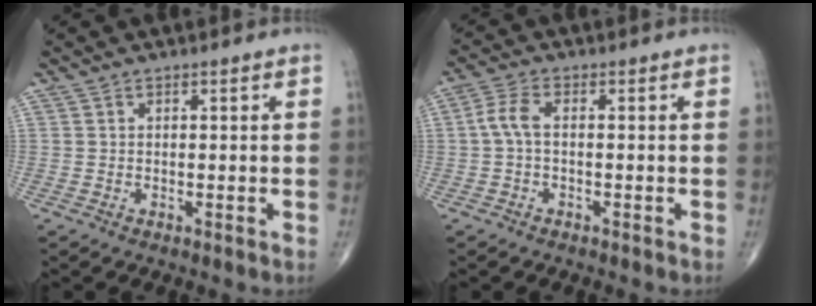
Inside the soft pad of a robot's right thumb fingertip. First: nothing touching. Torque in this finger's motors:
{"motor_torque": [0.22, 0.22, 0.71, 0.45, 0.31]}